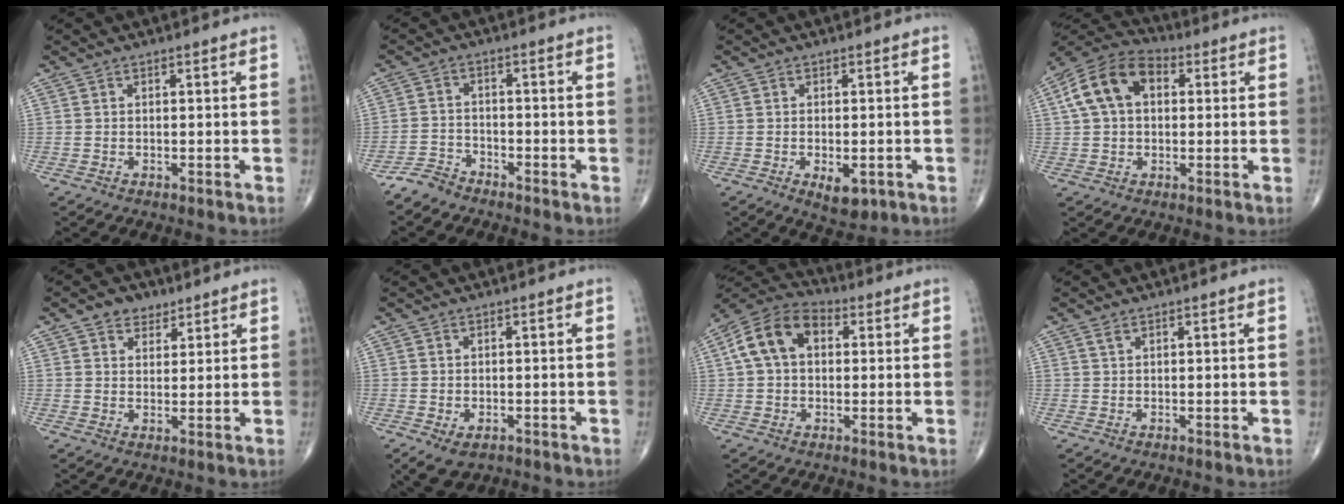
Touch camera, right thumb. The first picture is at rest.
{"total": 3.8, "force": [-3.4, 1.5, 0.3], "torque": [-0.004, 0.008, -0.073]}
{"total": 4.7, "force": [-1.6, 2.4, 3.8], "torque": [-0.050, -0.005, -0.015]}
{"total": 12.3, "force": [2.6, 8.3, 8.7], "torque": [-0.158, 0.029, 0.036]}
{"total": 4.9, "force": [3.0, 3.5, 1.5], "torque": [0.002, -0.013, 0.046]}
{"total": 4.5, "force": [-2.0, 2.9, 2.7], "torque": [-0.047, -0.002, -0.024]}
{"total": 11.4, "force": [2.2, 7.7, 8.1], "torque": [-0.145, 0.031, 0.028]}
{"total": 0.9, "force": [0.6, 0.3, 0.5], "torque": [-0.011, 0.004, 0.015]}